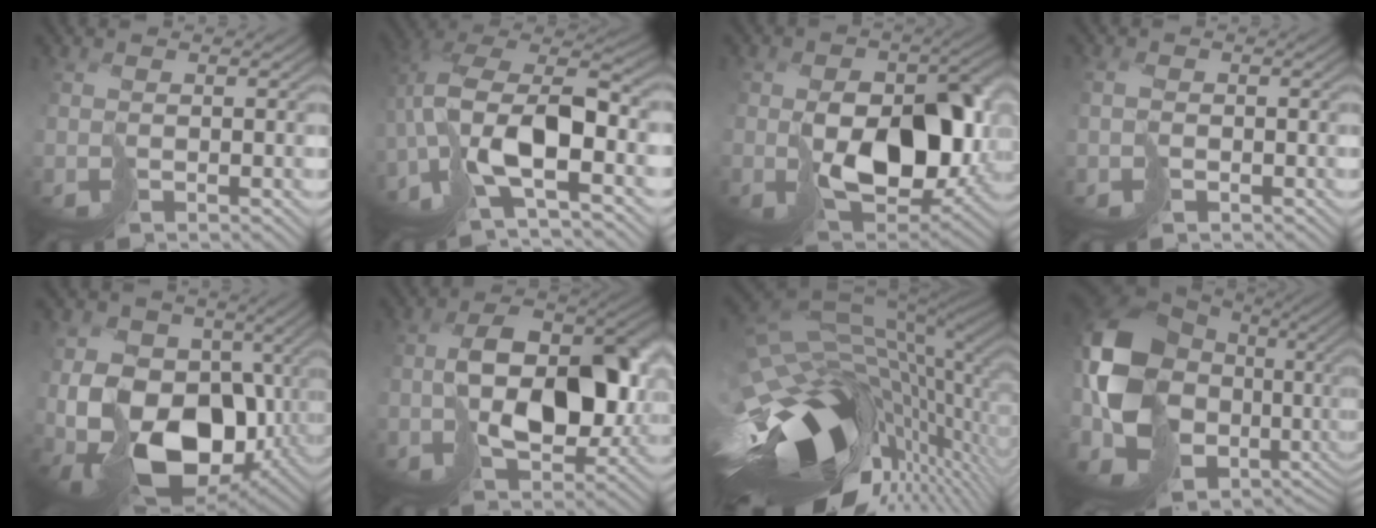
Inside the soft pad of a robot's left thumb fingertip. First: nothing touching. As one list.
[{"total": 11.5, "force": [-3.8, 4.8, 9.7], "torque": [-0.192, 0.008, -0.081]}, {"total": 12.9, "force": [-0.9, 8.6, 9.6], "torque": [-0.130, -0.018, -0.002]}, {"total": 2.1, "force": [-0.6, 1.9, 0.7], "torque": [-0.012, 0.003, -0.011]}, {"total": 14.9, "force": [-2.2, 10.6, 10.2], "torque": [-0.181, -0.020, -0.027]}, {"total": 10.9, "force": [-0.7, 7.0, 8.3], "torque": [-0.122, 0.007, 0.000]}, {"total": 17.2, "force": [-4.9, 9.2, 13.7], "torque": [-0.275, -0.026, -0.076]}, {"total": 19.1, "force": [-2.1, 15.0, 11.6], "torque": [-0.262, -0.030, -0.010]}]